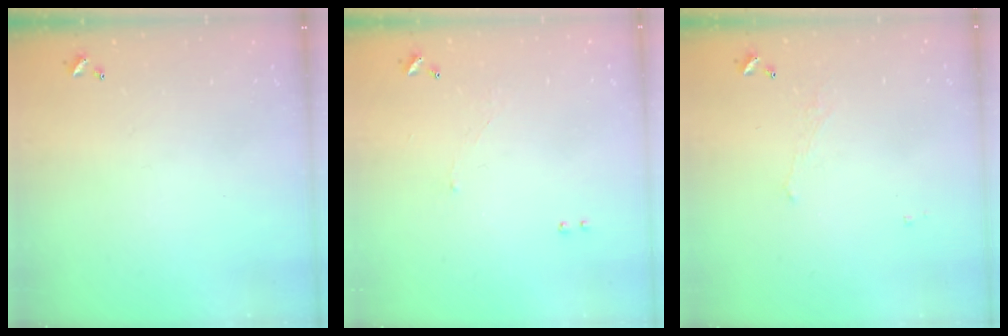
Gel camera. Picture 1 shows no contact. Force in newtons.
{"total": 1.3, "press": 1.2, "slide": 0.5}
{"total": 1.1, "press": 0.8, "slide": 0.7}